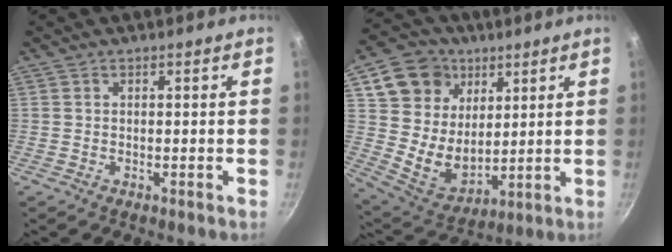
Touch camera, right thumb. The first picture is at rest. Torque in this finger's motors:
{"motor_torque": [-0.39, 1.33, 0.06, 0.00, 0.08]}